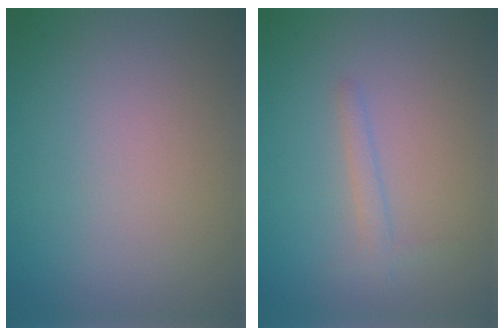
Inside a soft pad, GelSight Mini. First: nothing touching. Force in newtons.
{"total": 1.2, "press": 1.2, "slide": 0.0}